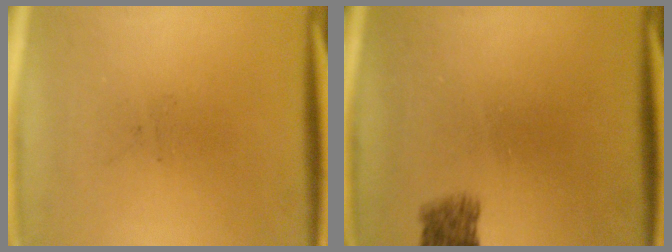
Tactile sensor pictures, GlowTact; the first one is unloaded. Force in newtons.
{"total": 2.9}